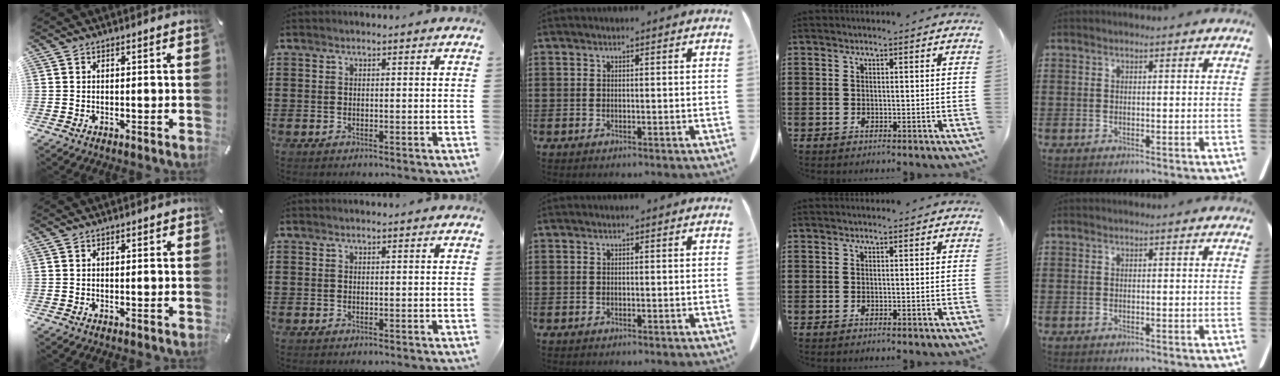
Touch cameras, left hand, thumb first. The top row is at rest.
{}